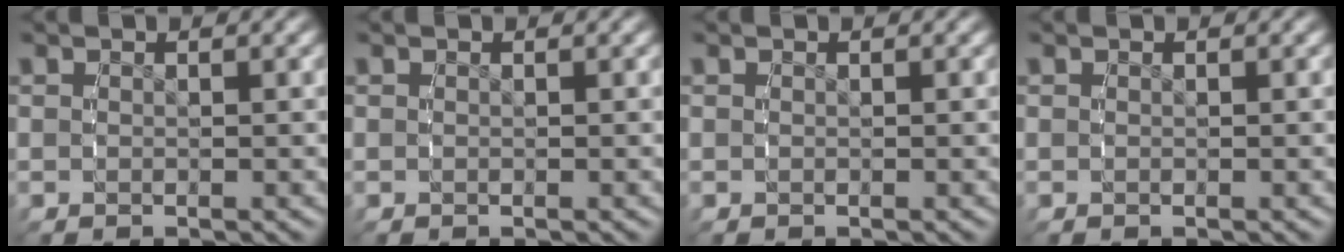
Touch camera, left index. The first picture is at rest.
{"total": 0.0}
{"total": 0.0}
{"total": 0.0}